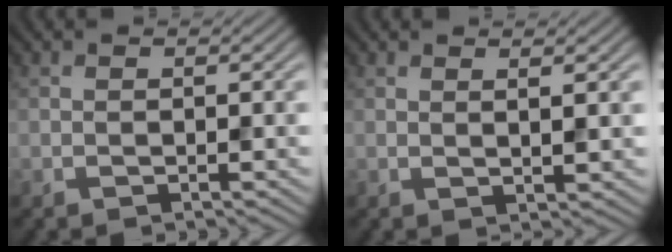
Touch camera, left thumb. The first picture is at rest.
{"total": 1.8, "force": [0.9, 0.3, 1.5], "torque": [-0.025, 0.003, 0.013]}